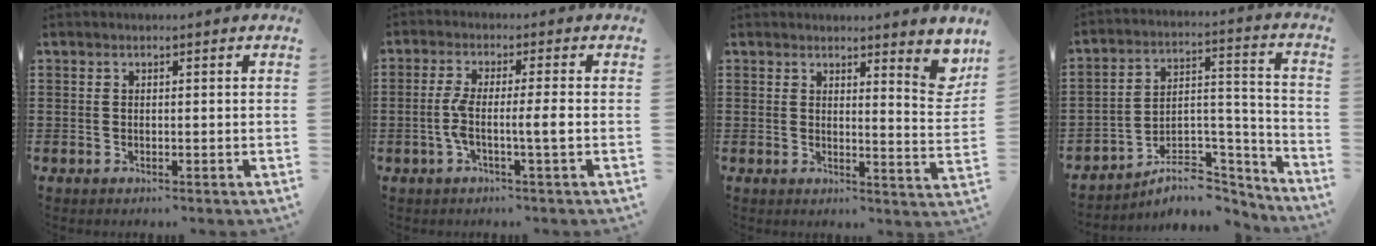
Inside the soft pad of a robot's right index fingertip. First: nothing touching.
{"total": 5.7, "force": [-1.1, 0.3, 5.6], "torque": [-0.123, -0.011, -0.030]}
{"total": 5.2, "force": [4.2, 0.7, 2.9], "torque": [-0.038, -0.025, 0.069]}
{"total": 7.7, "force": [-6.2, 3.6, 2.8], "torque": [-0.038, 0.017, -0.111]}